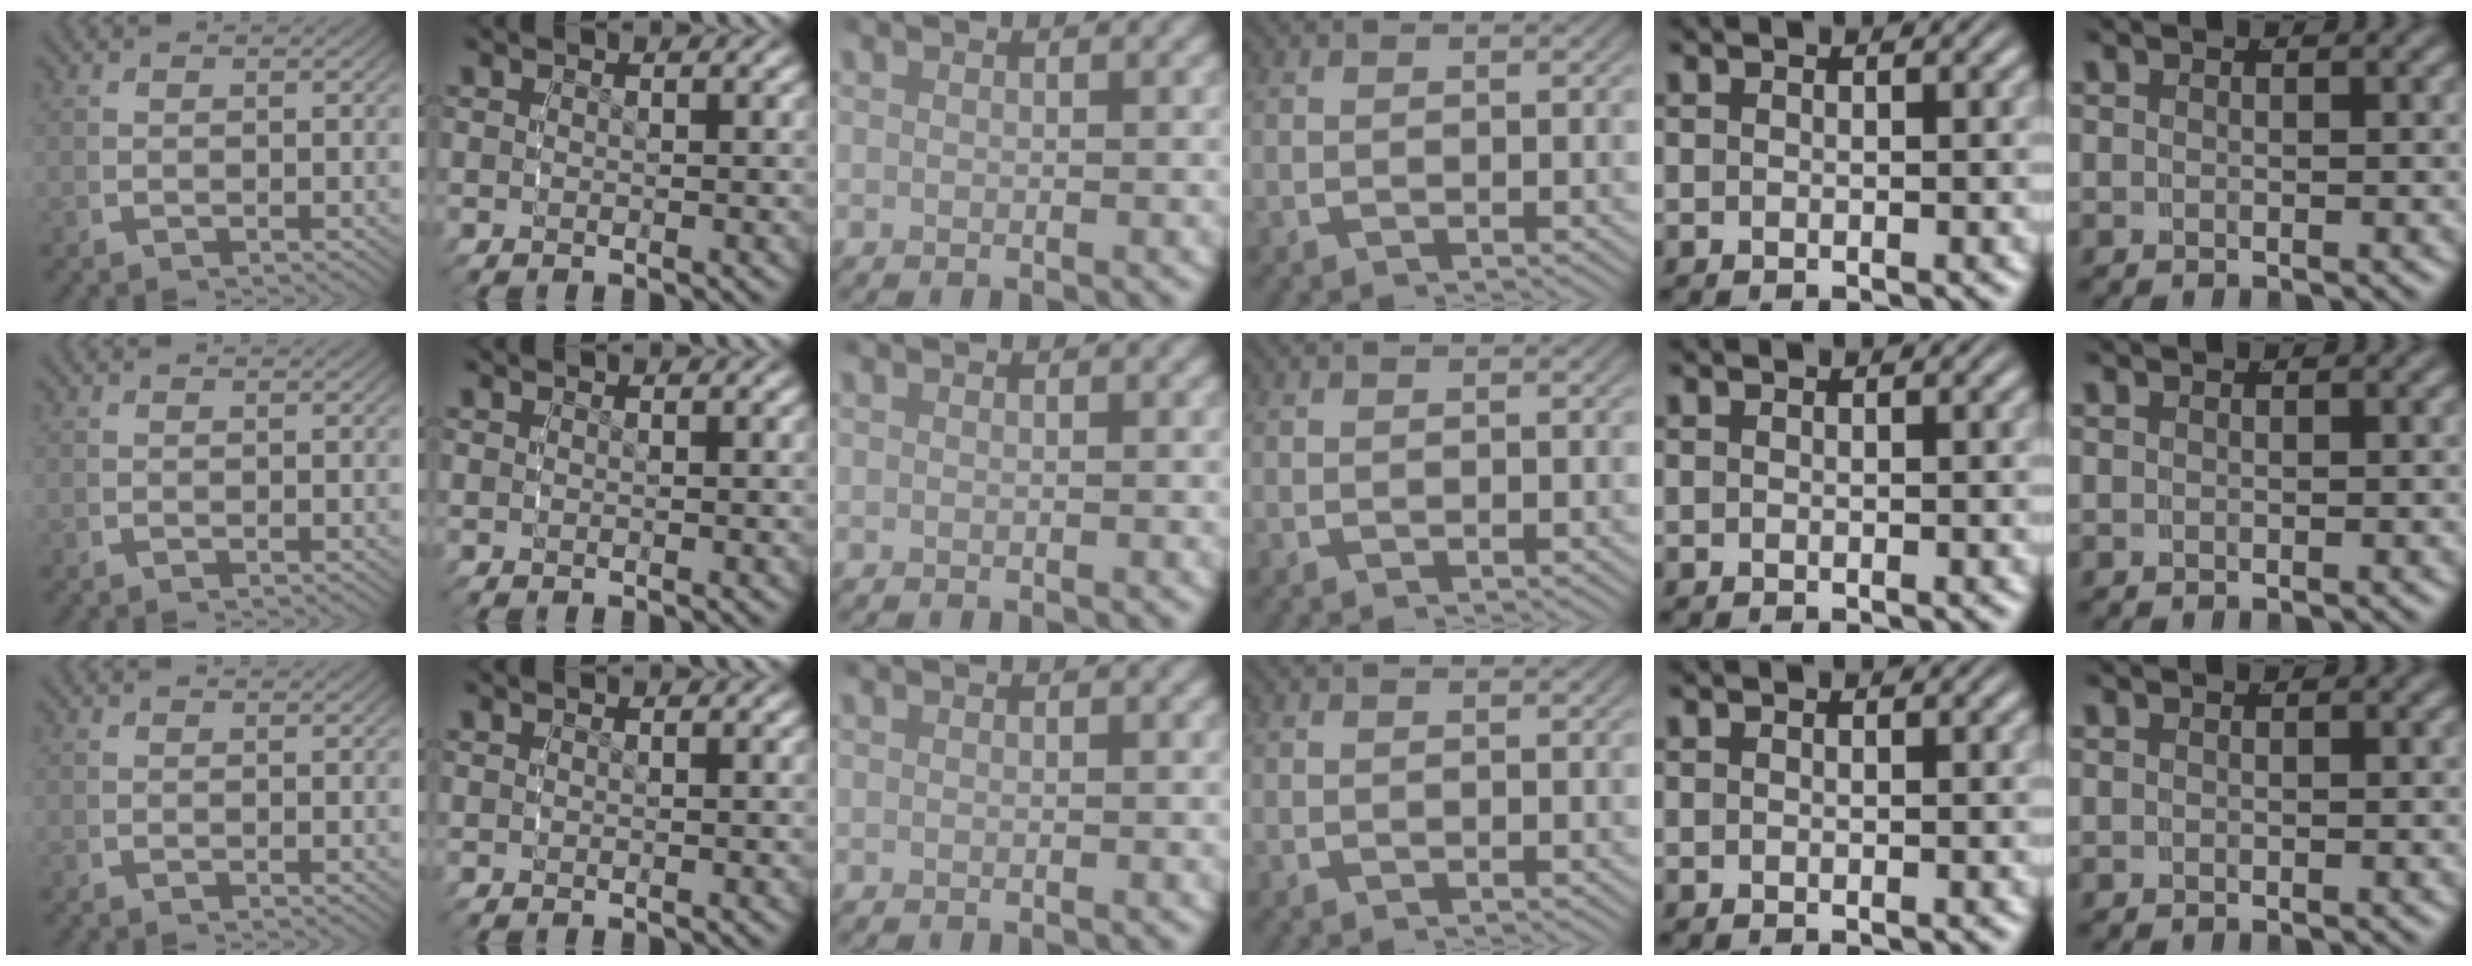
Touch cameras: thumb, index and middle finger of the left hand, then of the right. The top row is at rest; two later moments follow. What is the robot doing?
{"motion": "reach", "object": "pen bag"}